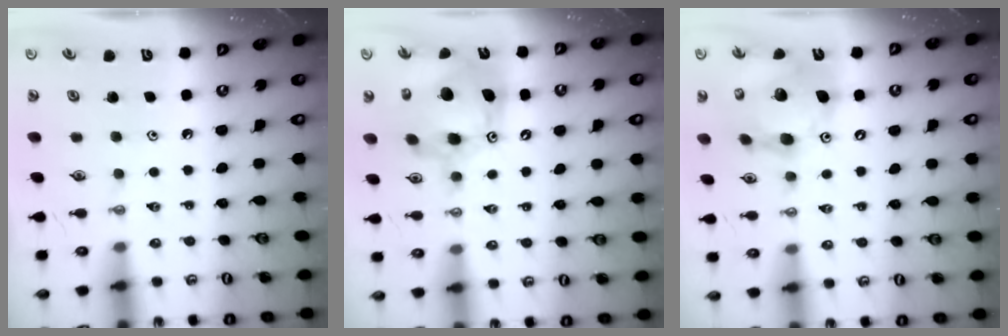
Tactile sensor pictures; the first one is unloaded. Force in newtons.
{"total": 15.7, "press": 15.6, "slide": 1.6}
{"total": 15.6, "press": 15.4, "slide": 2.7}